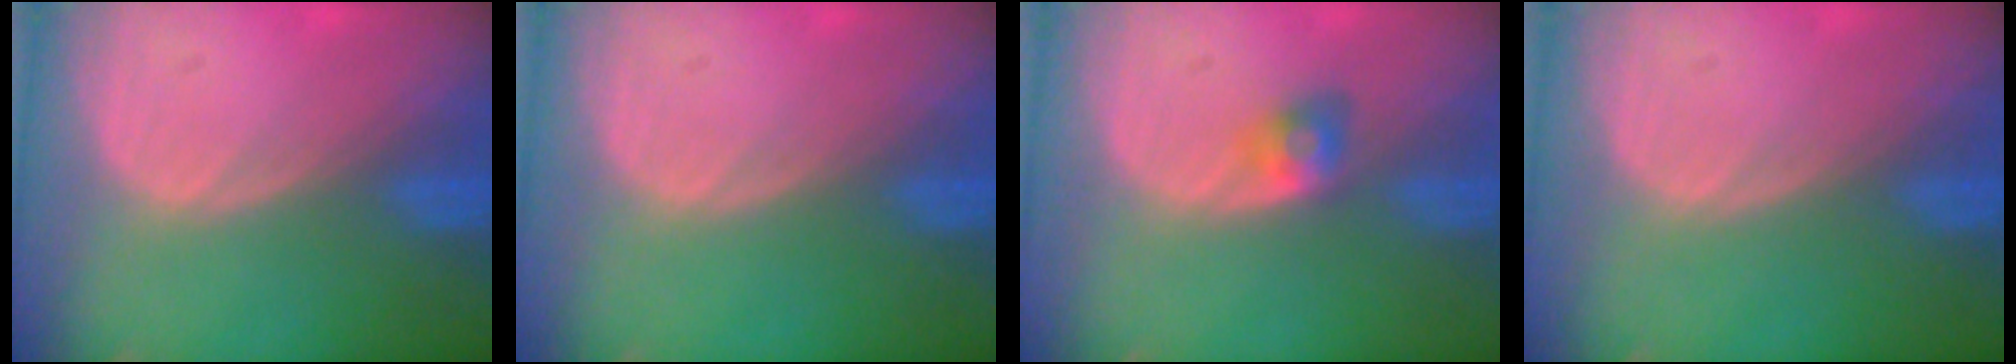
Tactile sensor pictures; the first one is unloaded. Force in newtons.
{"total": 0.0}
{"total": 2.8, "press": 2.6, "slide": 1.2}
{"total": 0.0}